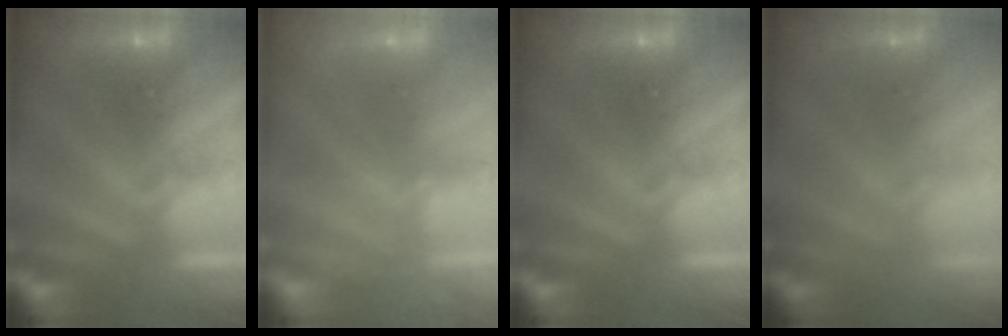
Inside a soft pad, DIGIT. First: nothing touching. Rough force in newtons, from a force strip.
{"total": 2.4}
{"total": 0.0}
{"total": 1.6}